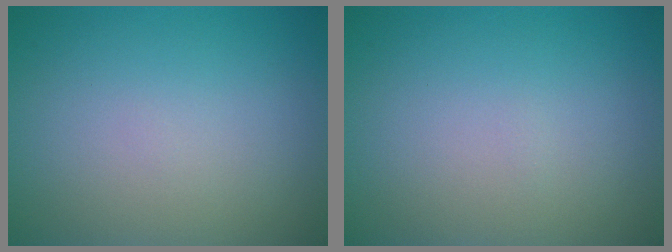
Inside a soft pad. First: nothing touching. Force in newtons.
{"total": 0.0}